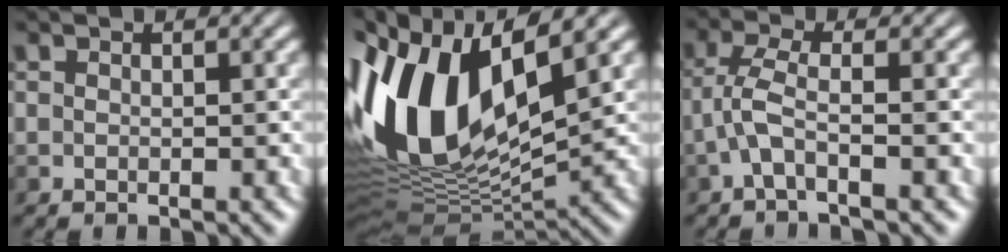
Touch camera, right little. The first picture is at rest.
{"total": 13.5, "force": [2.3, 6.9, 11.4], "torque": [-0.245, 0.016, 0.029]}
{"total": 3.8, "force": [-2.1, 0.7, 3.0], "torque": [-0.081, 0.009, -0.045]}